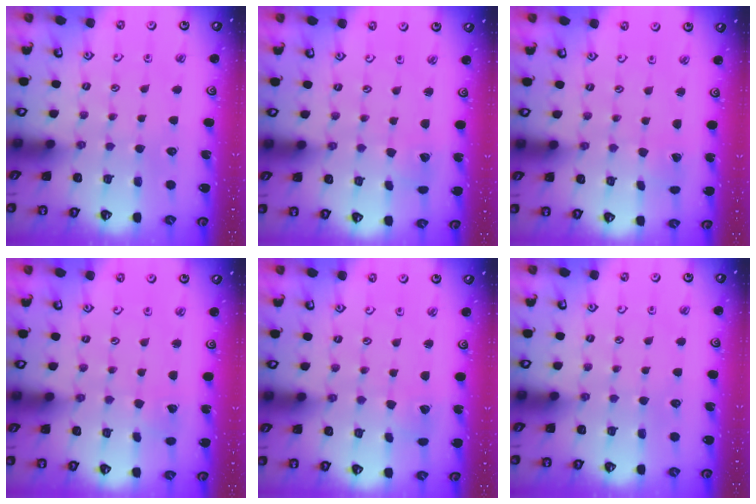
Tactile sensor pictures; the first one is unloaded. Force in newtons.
{"total": 1.8, "press": 1.7, "slide": 0.3}
{"total": 0.6, "press": 0.6, "slide": 0.1}
{"total": 2.3, "press": 2.3, "slide": 0.3}
{"total": 1.8, "press": 1.7, "slide": 0.3}
{"total": 0.0}